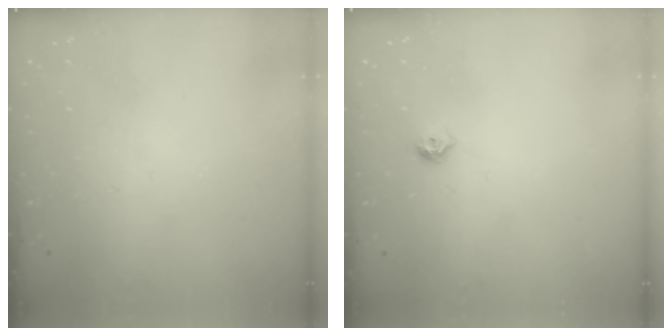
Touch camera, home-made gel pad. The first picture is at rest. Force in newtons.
{"total": 5.1, "press": 5.0, "slide": 0.9}